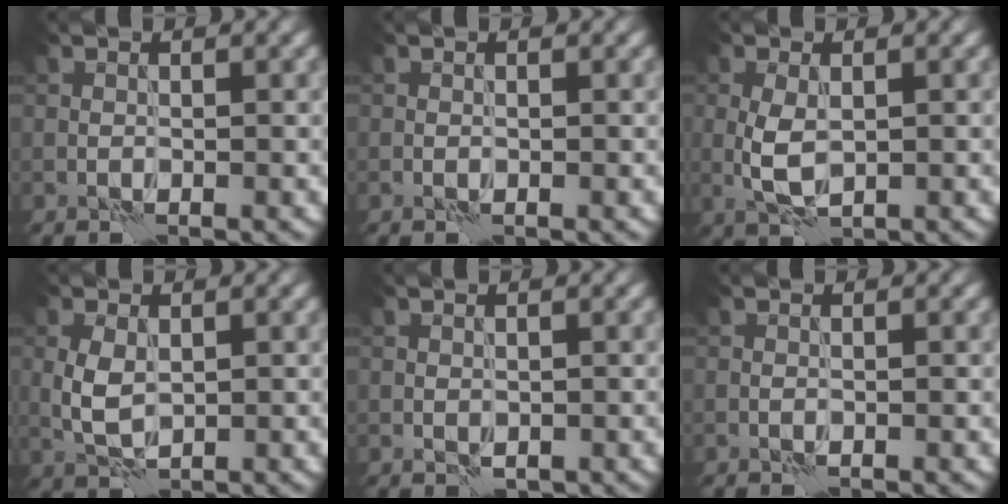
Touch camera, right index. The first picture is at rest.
{"total": 0.0}
{"total": 2.8, "force": [0.1, 1.6, 2.3], "torque": [-0.054, -0.003, 0.004]}
{"total": 2.8, "force": [0.5, 1.9, 2.1], "torque": [-0.052, 0.000, 0.011]}
{"total": 1.1, "force": [0.0, 1.0, 0.5], "torque": [-0.013, -0.008, 0.002]}
{"total": 0.0}